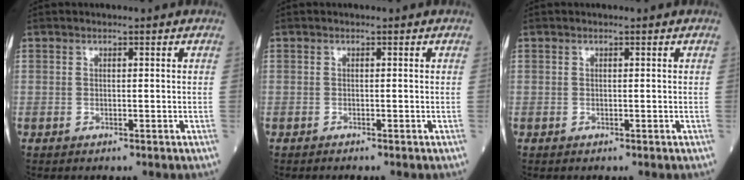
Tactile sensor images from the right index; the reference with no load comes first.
{"total": 0.6, "force": [-0.6, 0.0, 0.2], "torque": [0.001, 0.000, -0.010]}
{"total": 0.0}